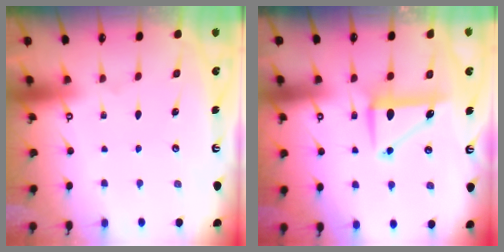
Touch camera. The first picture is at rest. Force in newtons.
{"total": 8.3, "press": 8.2, "slide": 0.3}